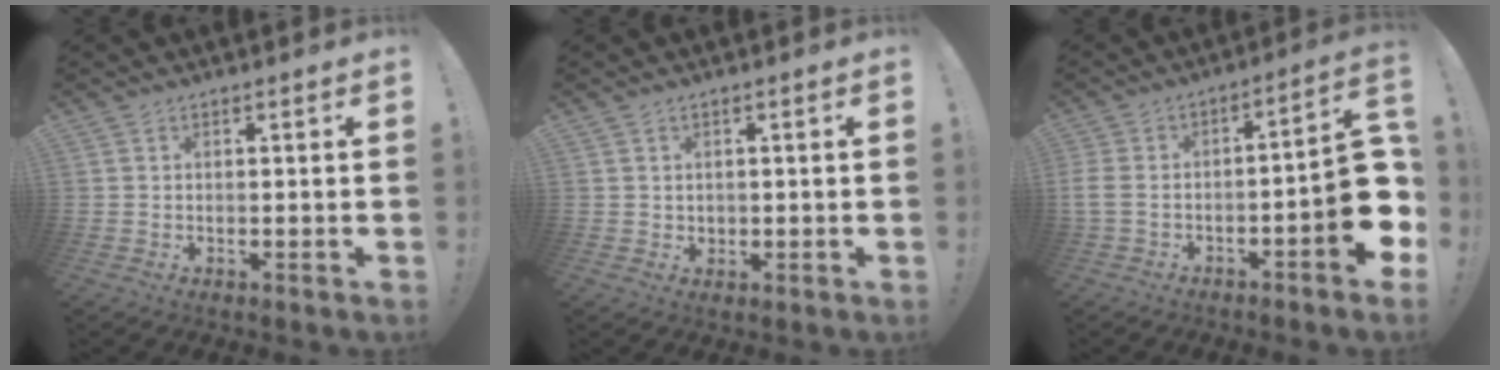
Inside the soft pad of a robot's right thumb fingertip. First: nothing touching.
{"total": 2.4, "force": [0.8, 2.3, 0.4], "torque": [0.000, -0.003, 0.014]}
{"total": 14.4, "force": [-3.9, 4.4, 13.1], "torque": [-0.182, 0.019, -0.060]}